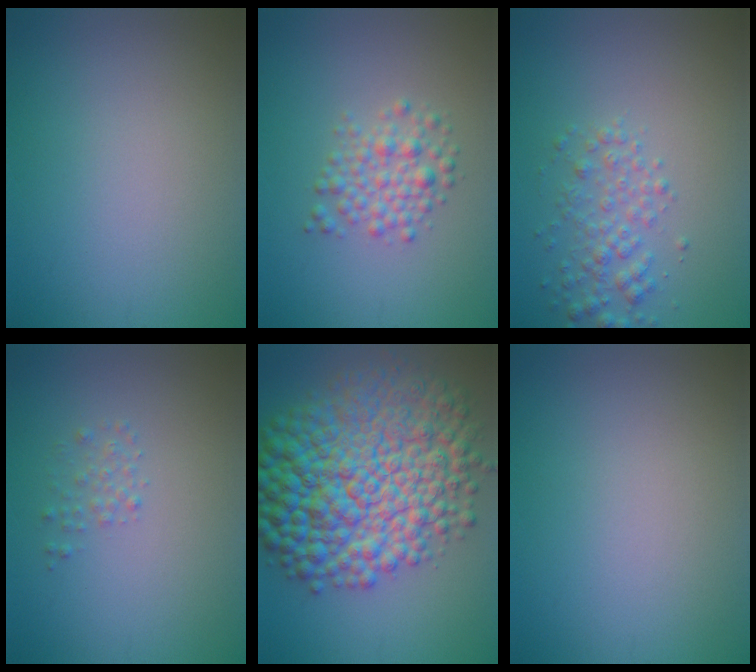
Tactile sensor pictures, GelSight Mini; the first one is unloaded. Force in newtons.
{"total": 2.8, "press": 2.8, "slide": 0.1}
{"total": 2.6, "press": 2.6, "slide": 0.0}
{"total": 1.0, "press": 1.0, "slide": 0.0}
{"total": 13.9, "press": 13.9, "slide": 0.0}
{"total": 0.0}